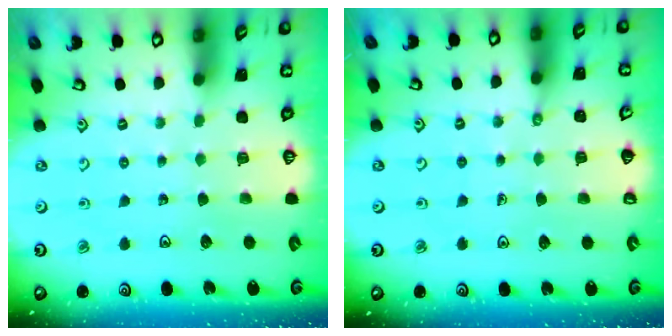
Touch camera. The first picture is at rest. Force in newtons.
{"total": 1.3, "press": 1.2, "slide": 0.3}